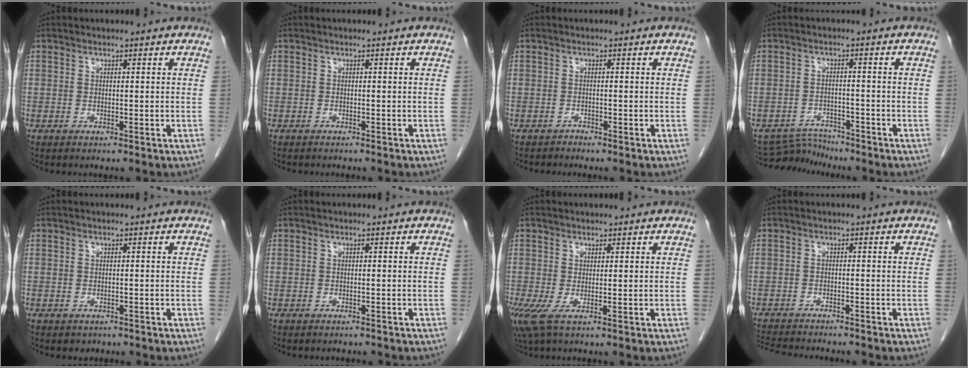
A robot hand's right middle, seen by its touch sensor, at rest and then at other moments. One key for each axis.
{"total": 2.0, "fx": -1.8, "fy": 0.6, "fz": 0.8, "tx": -0.017, "ty": -0.004, "tz": -0.016}
{"total": 0.6, "fx": -0.5, "fy": 0.0, "fz": -0.3, "tx": 0.001, "ty": -0.003, "tz": -0.011}
{"total": 4.4, "fx": -4.3, "fy": 0.6, "fz": -0.9, "tx": 0.013, "ty": -0.001, "tz": -0.072}
{"total": 1.0, "fx": -0.7, "fy": 0.7, "fz": 0.1, "tx": -0.007, "ty": 0.002, "tz": -0.006}
{"total": 1.9, "fx": -1.7, "fy": 0.8, "fz": 0.4, "tx": -0.015, "ty": -0.002, "tz": -0.018}
{"total": 2.8, "fx": -0.2, "fy": 0.3, "fz": 2.8, "tx": -0.069, "ty": -0.009, "tz": 0.004}
{"total": 8.2, "fx": -7.7, "fy": 1.4, "fz": 2.6, "tx": -0.043, "ty": -0.004, "tz": -0.116}